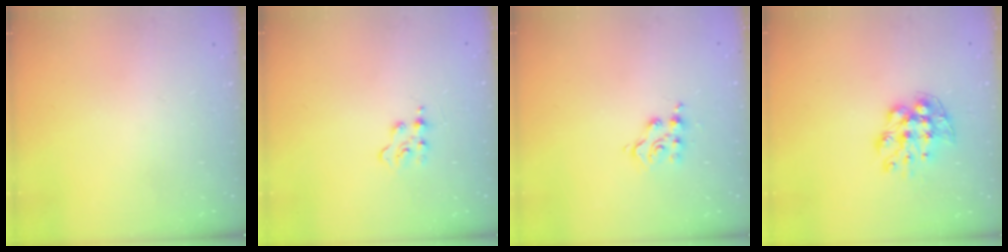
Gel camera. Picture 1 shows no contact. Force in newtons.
{"total": 3.0, "press": 3.0, "slide": 0.4}
{"total": 6.4, "press": 6.4, "slide": 0.4}
{"total": 9.5, "press": 9.4, "slide": 0.9}